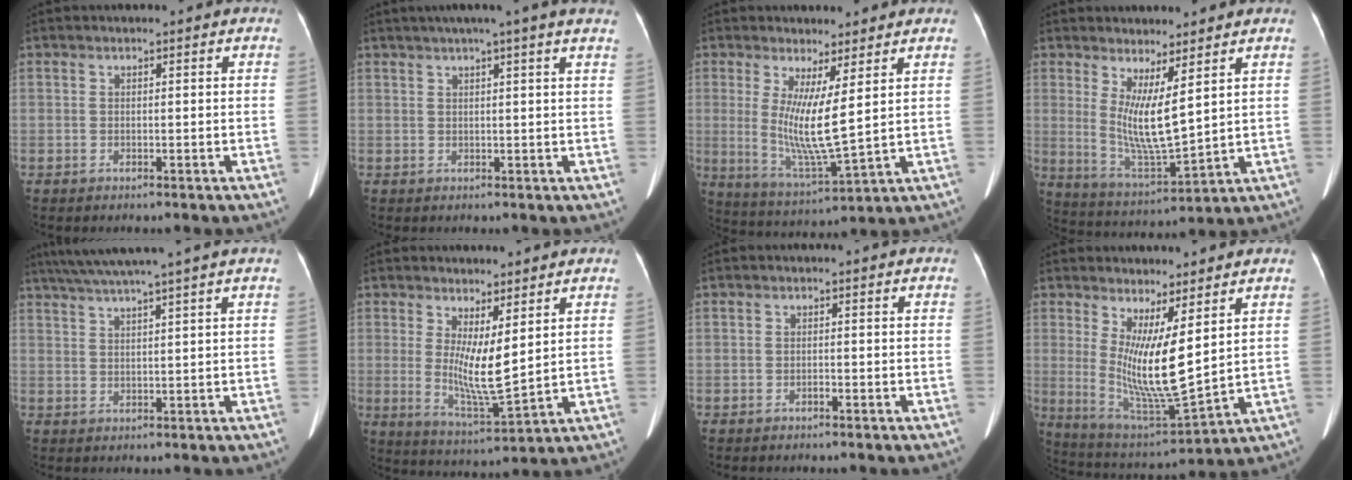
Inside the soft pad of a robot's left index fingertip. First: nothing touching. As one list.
[{"total": 8.4, "force": [6.5, -0.9, 5.2], "torque": [-0.071, 0.028, 0.069]}, {"total": 9.1, "force": [1.9, 0.3, 8.9], "torque": [-0.181, -0.037, 0.040]}, {"total": 8.5, "force": [2.9, 0.7, 8.0], "torque": [-0.160, -0.036, 0.062]}, {"total": 8.7, "force": [7.0, -2.0, 4.7], "torque": [-0.076, 0.023, 0.105]}, {"total": 7.5, "force": [1.9, 0.8, 7.2], "torque": [-0.140, -0.033, 0.042]}, {"total": 0.7, "force": [-0.5, 0.1, 0.4], "torque": [-0.006, 0.002, -0.008]}, {"total": 11.0, "force": [3.0, 1.0, 10.5], "torque": [-0.206, -0.038, 0.064]}]